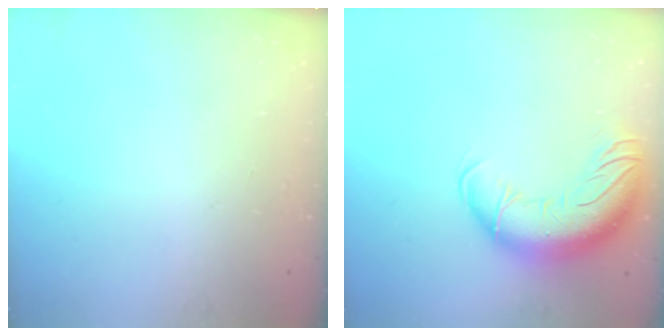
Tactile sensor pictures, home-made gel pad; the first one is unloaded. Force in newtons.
{"total": 16.7, "press": 16.2, "slide": 4.0}